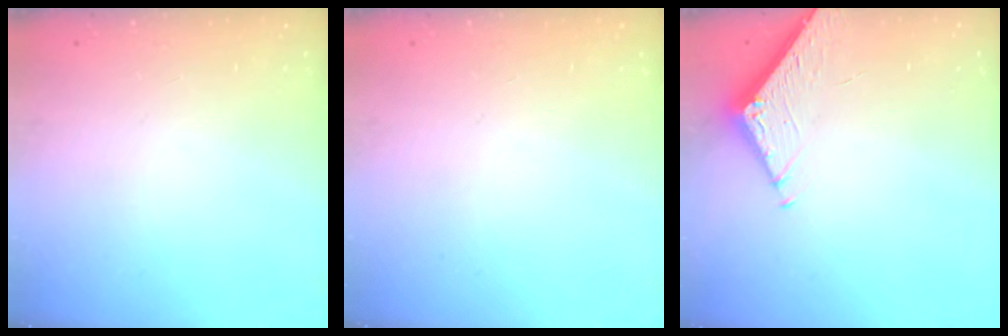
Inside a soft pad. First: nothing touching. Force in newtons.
{"total": 0.0}
{"total": 4.6, "press": 4.6, "slide": 0.5}